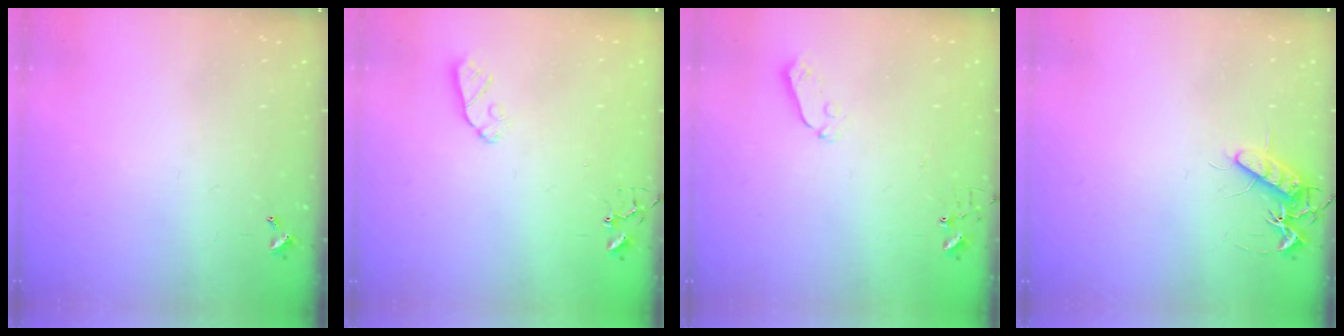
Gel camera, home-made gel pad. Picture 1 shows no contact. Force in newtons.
{"total": 6.6, "press": 6.6, "slide": 0.2}
{"total": 5.0, "press": 5.0, "slide": 0.4}
{"total": 10.8, "press": 10.8, "slide": 0.4}